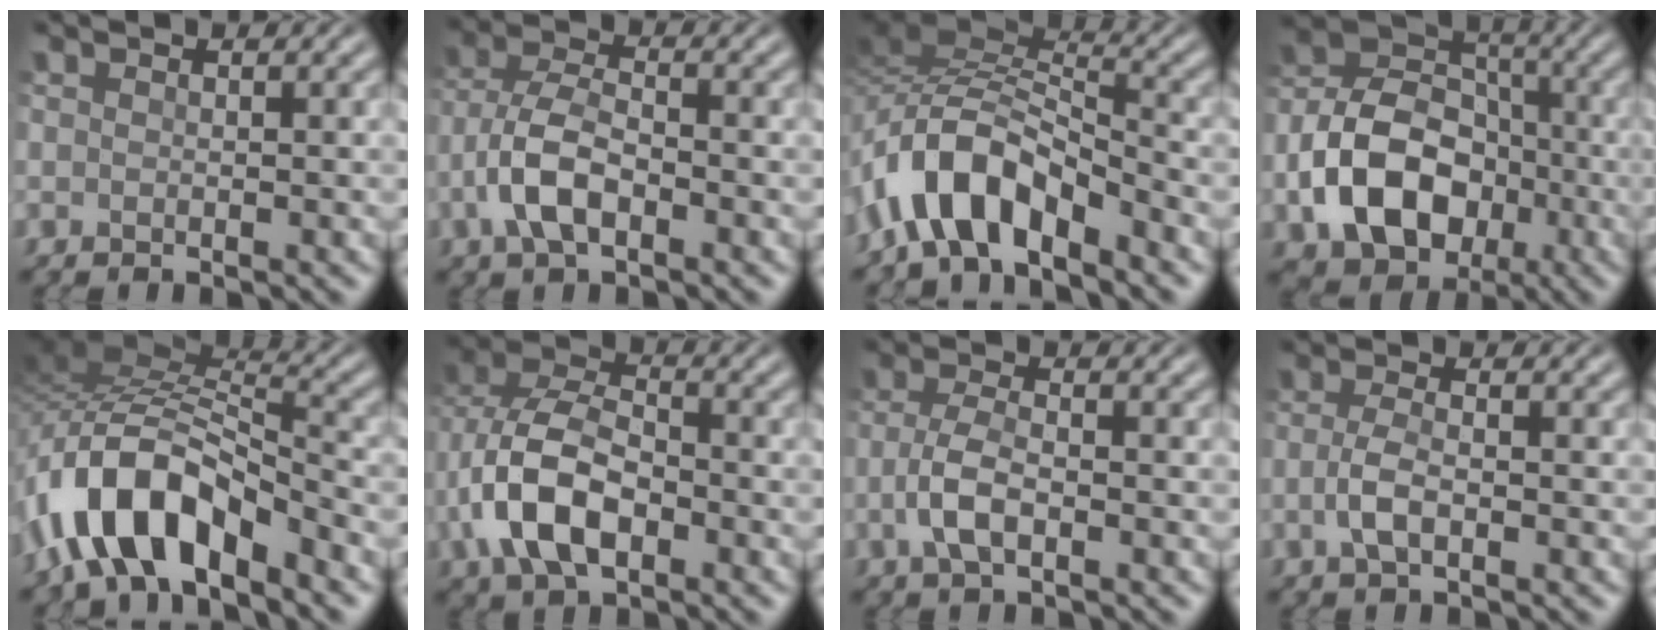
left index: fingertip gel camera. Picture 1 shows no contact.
{"total": 5.1, "force": [-1.9, 2.5, 4.0], "torque": [-0.084, 0.005, -0.046]}
{"total": 7.8, "force": [-5.1, 3.1, 4.9], "torque": [-0.080, 0.006, -0.109]}
{"total": 9.7, "force": [-3.1, 7.1, 6.0], "torque": [-0.107, 0.006, -0.065]}
{"total": 11.0, "force": [-6.0, 4.7, 7.9], "torque": [-0.144, 0.015, -0.123]}
{"total": 8.7, "force": [-2.4, 5.2, 6.5], "torque": [-0.144, 0.007, -0.056]}
{"total": 3.4, "force": [-1.0, 1.4, 2.9], "torque": [-0.065, -0.001, -0.025]}
{"total": 2.6, "force": [-0.6, 1.1, 2.3], "torque": [-0.051, -0.001, -0.016]}